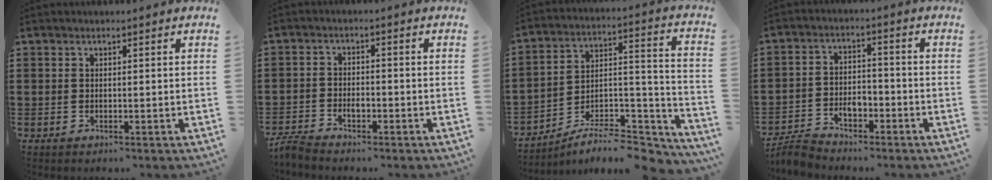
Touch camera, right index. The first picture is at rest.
{"total": 2.5, "force": [-2.0, 1.0, 1.1], "torque": [-0.022, 0.007, -0.040]}
{"total": 7.1, "force": [-6.0, 1.9, 3.2], "torque": [-0.042, 0.005, -0.115]}
{"total": 4.3, "force": [-3.3, 2.0, 1.9], "torque": [-0.041, 0.014, -0.065]}